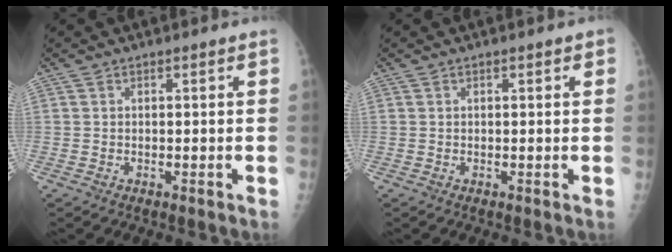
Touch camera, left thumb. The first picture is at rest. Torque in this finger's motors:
{"motor_torque": [-0.13, 0.01, -0.12, -0.11, 0.02]}